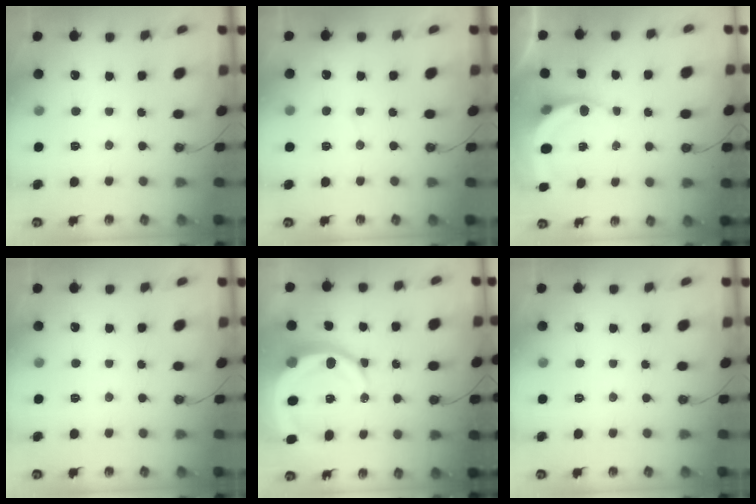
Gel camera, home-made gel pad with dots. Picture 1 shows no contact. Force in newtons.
{"total": 2.8, "press": 2.8, "slide": 0.2}
{"total": 4.6, "press": 4.6, "slide": 0.4}
{"total": 0.0}
{"total": 15.2, "press": 15.1, "slide": 1.6}
{"total": 0.0}